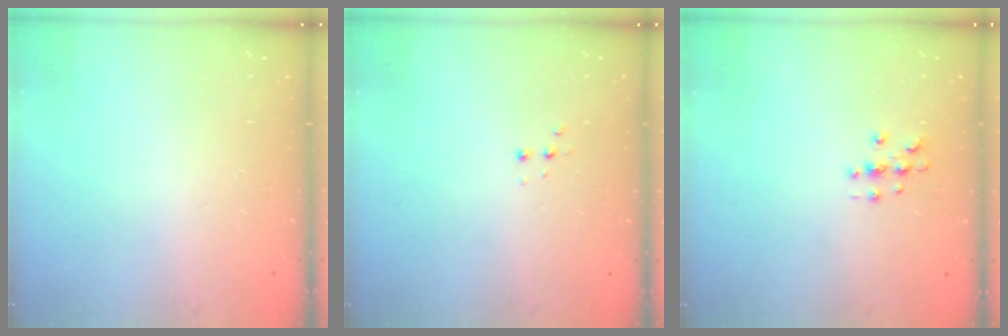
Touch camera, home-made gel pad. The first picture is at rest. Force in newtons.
{"total": 3.0, "press": 2.9, "slide": 0.7}
{"total": 2.9, "press": 2.9, "slide": 0.3}